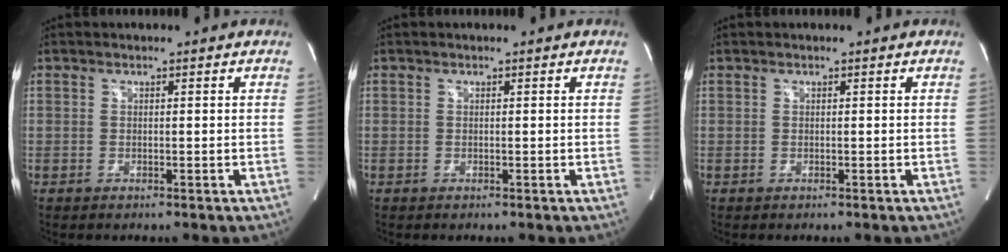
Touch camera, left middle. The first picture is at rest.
{"total": 0.0}
{"total": 0.0}